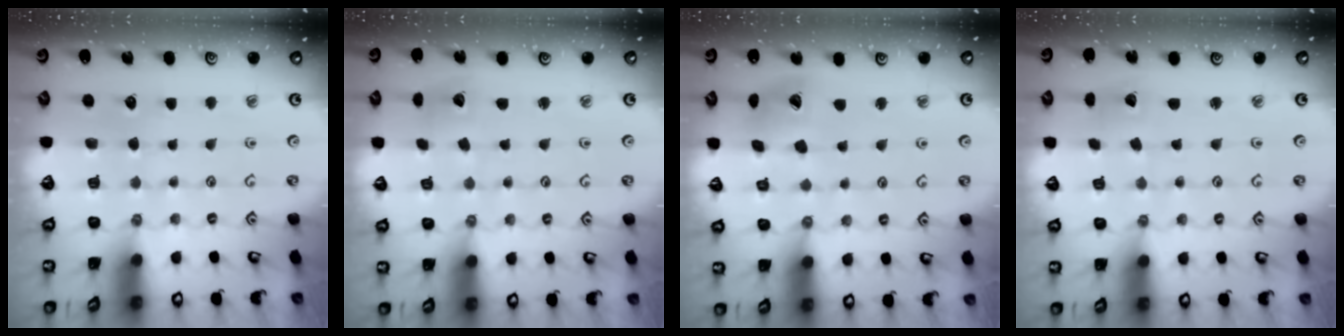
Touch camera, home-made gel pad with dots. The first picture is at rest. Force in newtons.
{"total": 2.4, "press": 2.4, "slide": 0.3}
{"total": 12.4, "press": 12.4, "slide": 1.5}
{"total": 1.4, "press": 1.4, "slide": 0.1}